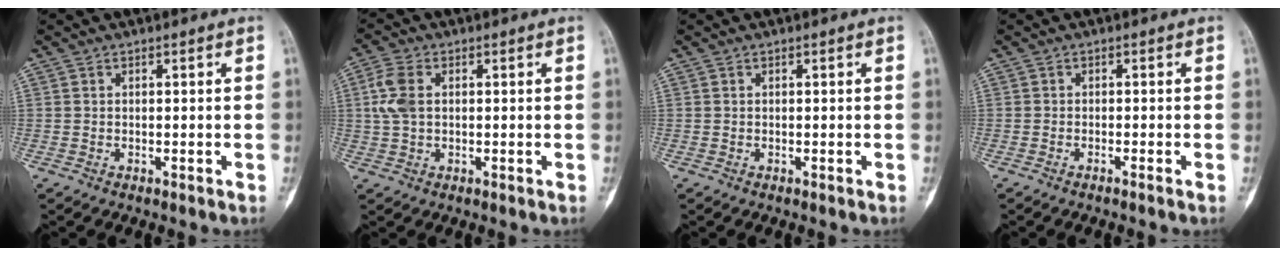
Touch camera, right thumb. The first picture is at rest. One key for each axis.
{"total": 5.4, "fx": 0.9, "fy": 3.5, "fz": 4.0, "tx": -0.098, "ty": 0.014, "tz": 0.015}
{"total": 0.0}
{"total": 1.1, "fx": -0.7, "fy": -0.4, "fz": 0.7, "tx": -0.013, "ty": 0.006, "tz": -0.012}